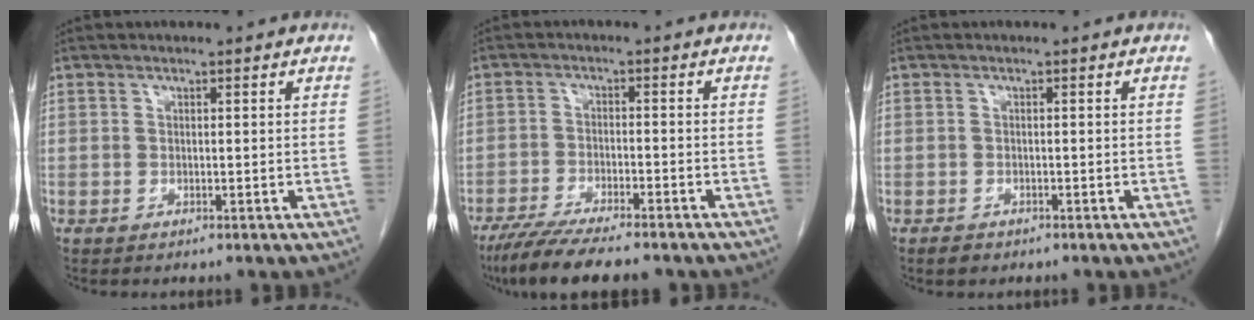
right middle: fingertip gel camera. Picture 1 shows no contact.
{"total": 10.9, "force": [-8.9, 1.7, 6.1], "torque": [-0.098, -0.024, -0.139]}
{"total": 1.2, "force": [-0.9, 0.7, 0.4], "torque": [-0.010, 0.001, -0.010]}